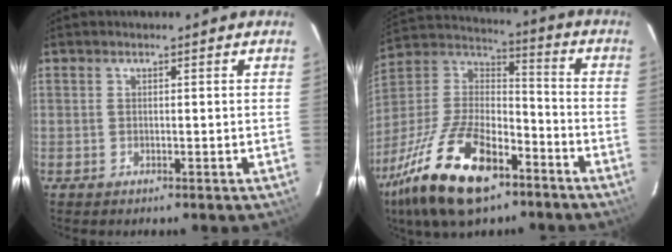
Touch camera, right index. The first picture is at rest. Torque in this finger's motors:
{"motor_torque": [1.12, -1.02, 0.76, 0.21]}